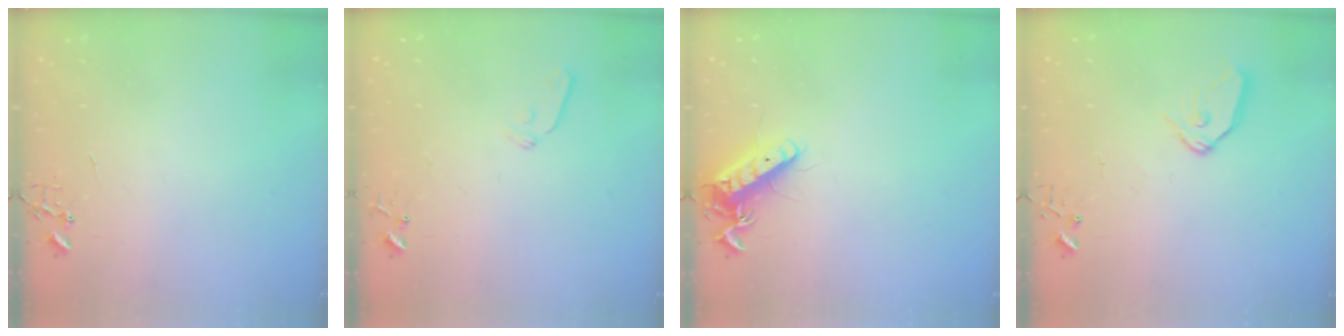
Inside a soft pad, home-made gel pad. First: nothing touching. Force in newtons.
{"total": 5.9, "press": 5.8, "slide": 0.6}
{"total": 12.7, "press": 12.6, "slide": 1.5}
{"total": 8.9, "press": 8.8, "slide": 0.6}